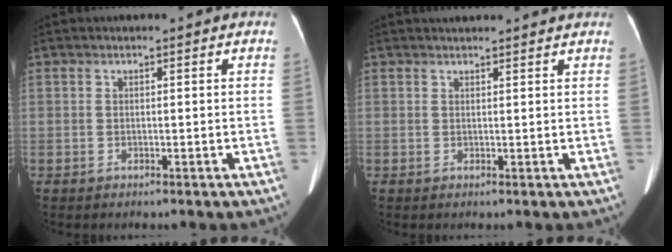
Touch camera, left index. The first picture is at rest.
{"total": 5.7, "force": [5.4, 0.2, 1.6], "torque": [-0.020, 0.030, 0.061]}